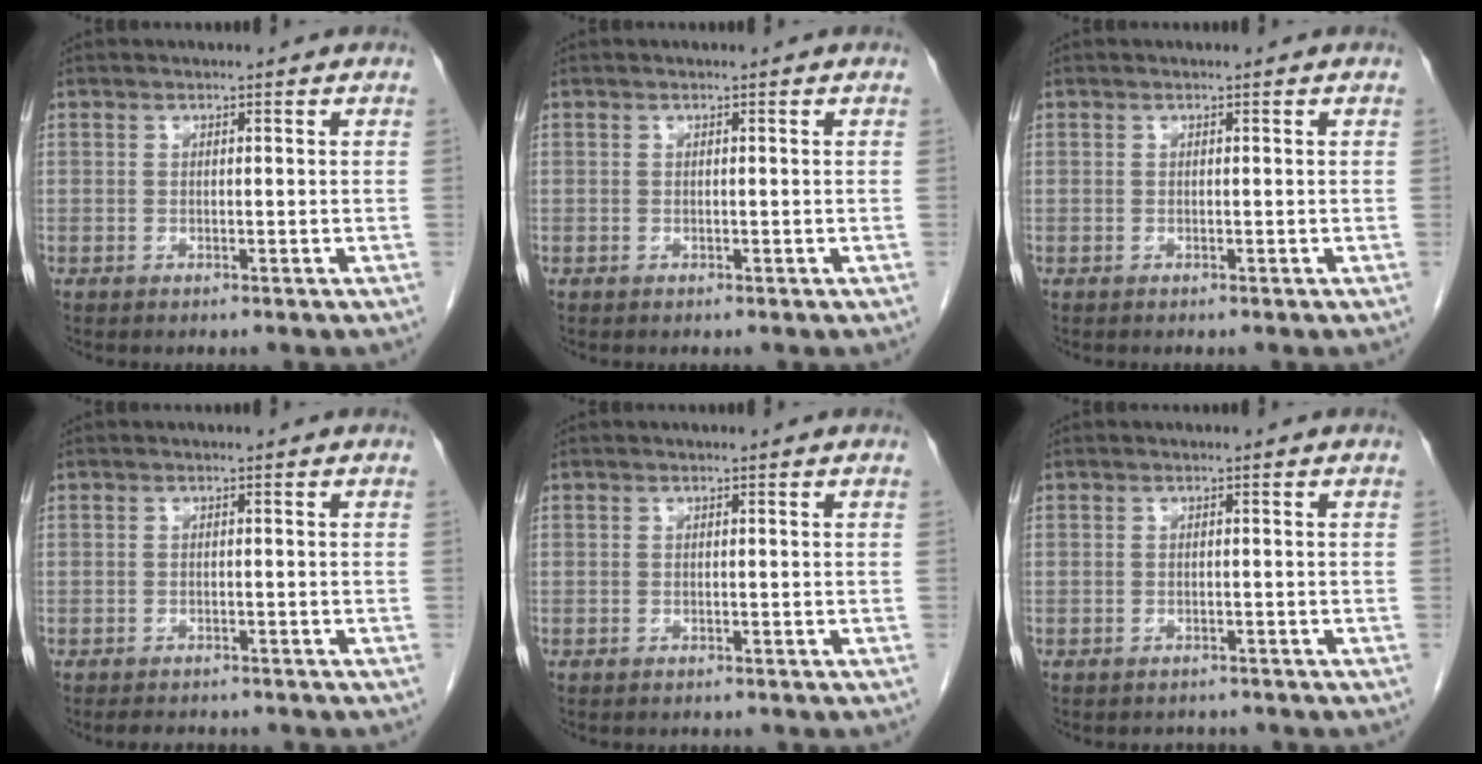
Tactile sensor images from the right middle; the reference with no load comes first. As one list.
[{"total": 0.0}, {"total": 0.0}, {"total": 3.6, "force": [-3.2, 1.3, 1.1], "torque": [-0.016, -0.004, -0.039]}, {"total": 0.7, "force": [-0.7, 0.2, 0.1], "torque": [-0.008, -0.001, -0.010]}, {"total": 2.1, "force": [-1.9, 0.9, -0.1], "torque": [-0.001, -0.001, -0.026]}]